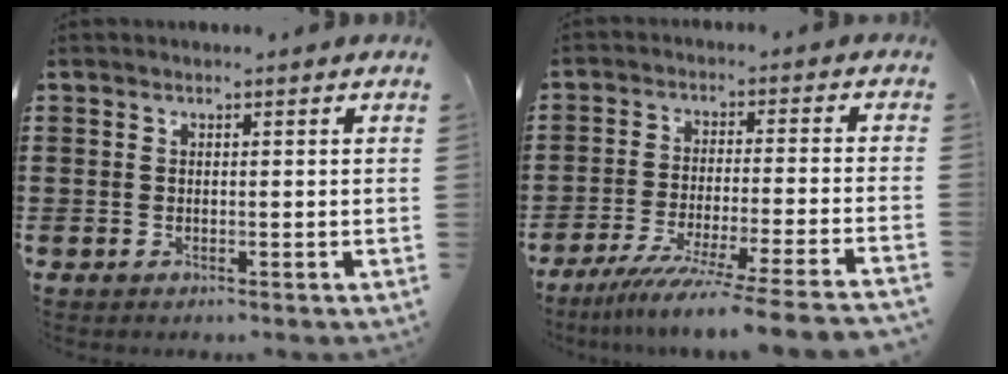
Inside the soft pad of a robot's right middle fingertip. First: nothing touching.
{"total": 7.8, "force": [-6.7, -1.2, 3.8], "torque": [-0.063, -0.022, -0.133]}